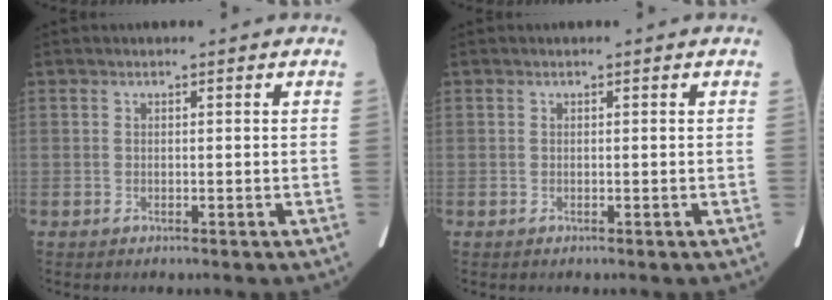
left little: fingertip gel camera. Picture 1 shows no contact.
{"total": 0.0}